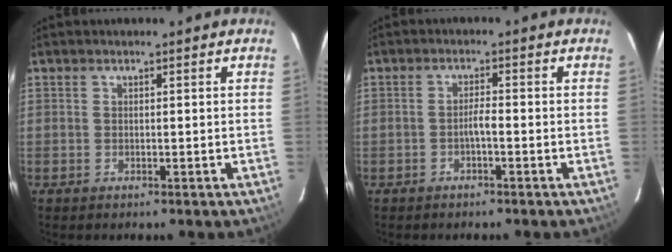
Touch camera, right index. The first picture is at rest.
{"total": 1.8, "force": [-1.0, 0.1, 1.5], "torque": [-0.028, 0.005, -0.017]}